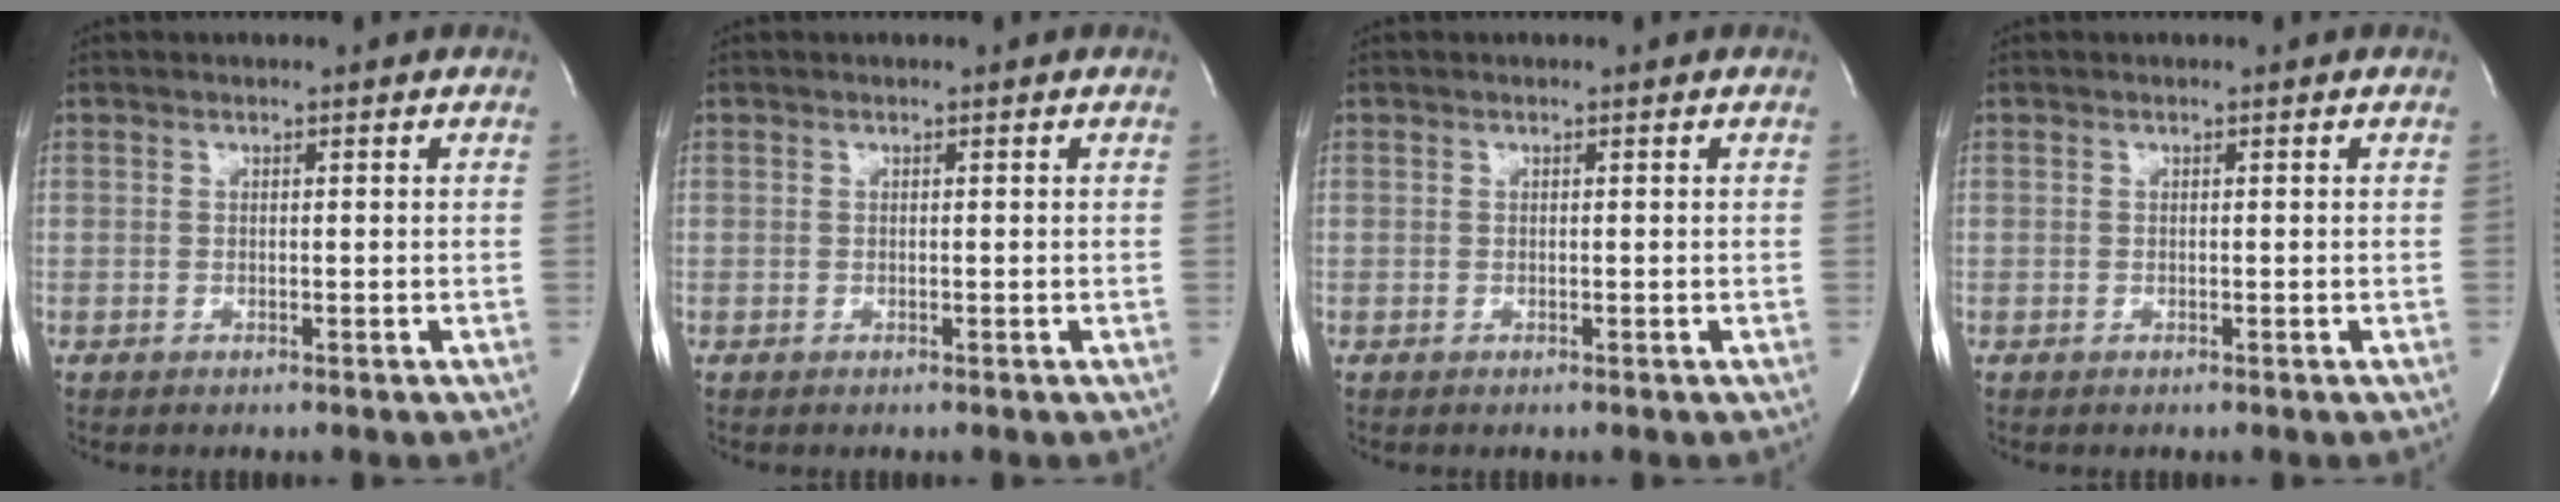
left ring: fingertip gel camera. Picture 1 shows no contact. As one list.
[{"total": 0.0}, {"total": 0.0}, {"total": 0.0}]